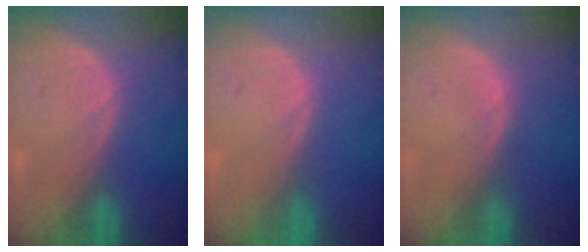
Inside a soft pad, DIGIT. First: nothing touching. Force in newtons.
{"total": 0.0}
{"total": 0.7, "press": 0.6, "slide": 0.3}